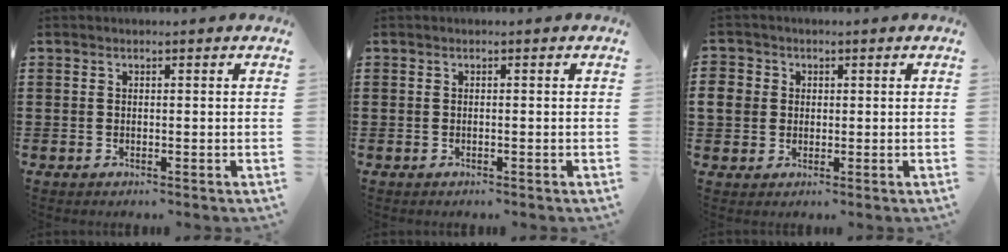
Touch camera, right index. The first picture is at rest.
{"total": 0.0}
{"total": 3.8, "force": [0.4, 3.5, 1.2], "torque": [-0.044, 0.009, 0.005]}